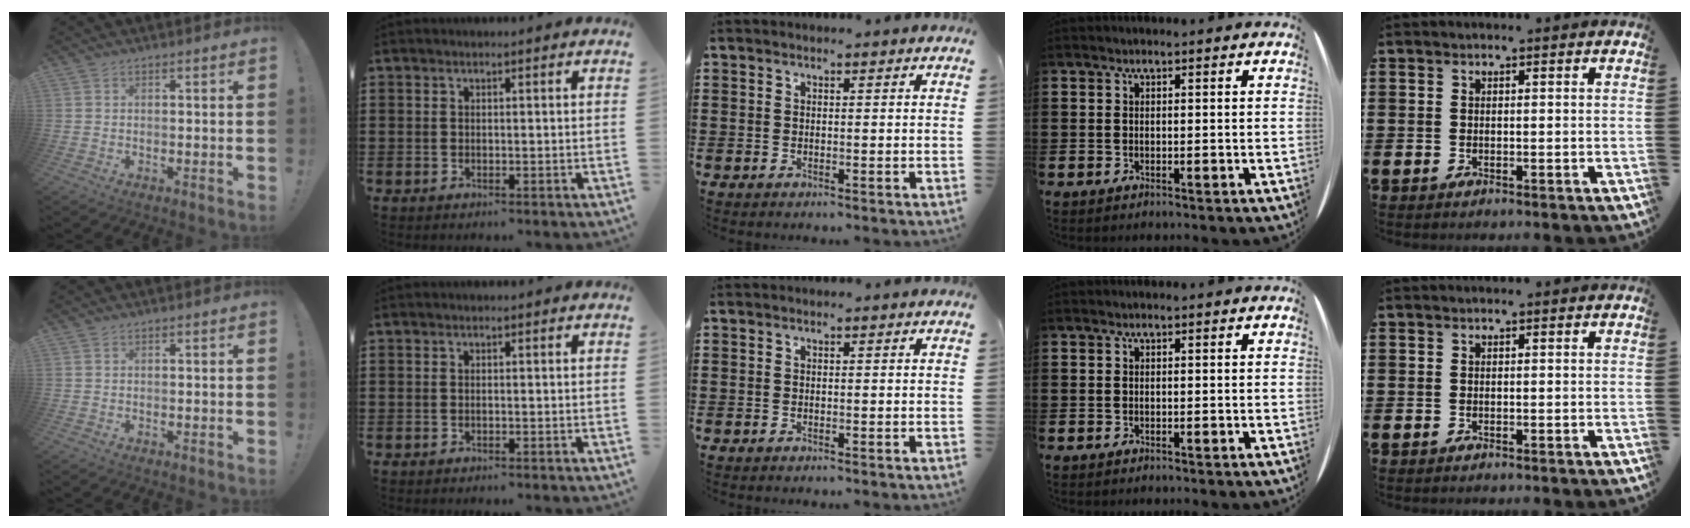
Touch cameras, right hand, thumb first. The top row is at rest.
{}